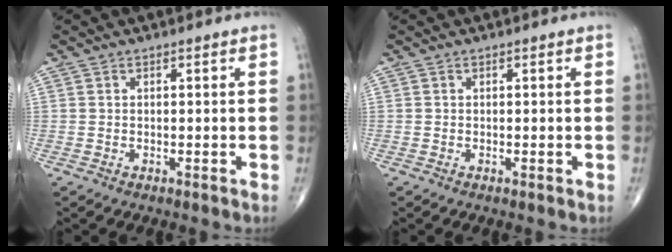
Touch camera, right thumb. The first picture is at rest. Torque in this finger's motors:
{"motor_torque": [1.21, 0.29, 0.33, -0.75, 0.05]}